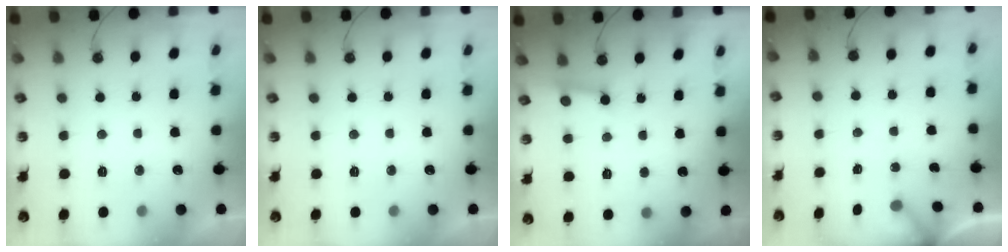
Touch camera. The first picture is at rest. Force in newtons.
{"total": 0.0}
{"total": 2.6, "press": 2.5, "slide": 0.8}
{"total": 2.8, "press": 2.8, "slide": 0.3}